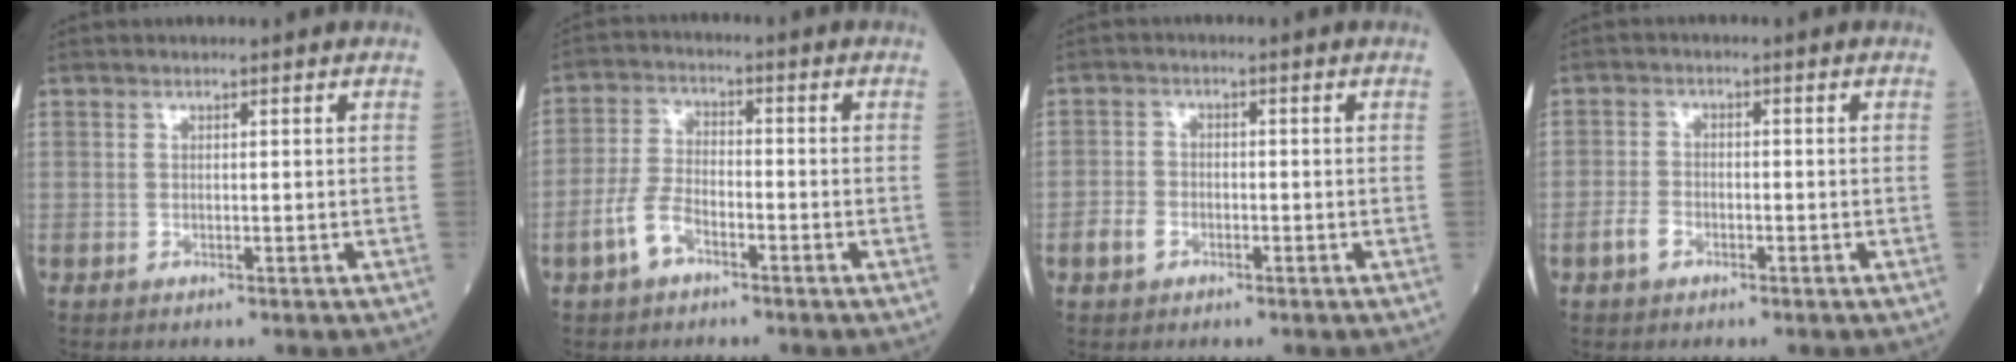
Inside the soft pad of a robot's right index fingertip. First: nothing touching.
{"total": 5.5, "force": [-3.0, 2.6, 3.8], "torque": [-0.087, 0.006, -0.061]}
{"total": 2.6, "force": [-1.3, 1.9, 1.3], "torque": [-0.024, 0.005, -0.022]}
{"total": 2.6, "force": [-1.4, 1.6, 1.4], "torque": [-0.031, 0.004, -0.026]}